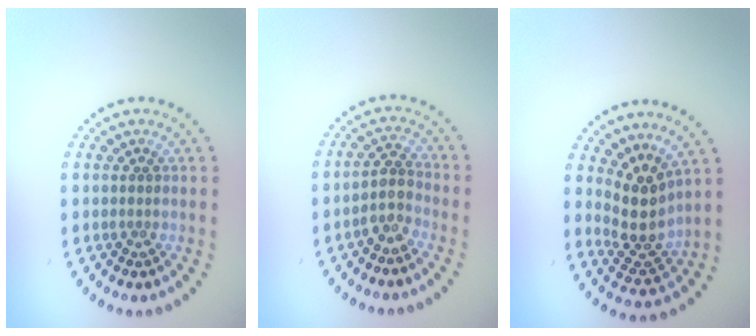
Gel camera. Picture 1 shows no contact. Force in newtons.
{"total": 2.2, "press": 1.9, "slide": 1.1}
{"total": 3.8, "press": 2.9, "slide": 2.6}